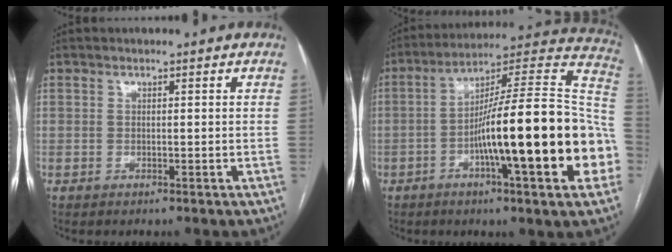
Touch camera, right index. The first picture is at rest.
{"total": 26.5, "force": [-6.0, 2.6, 25.7], "torque": [-0.301, 0.022, -0.094]}